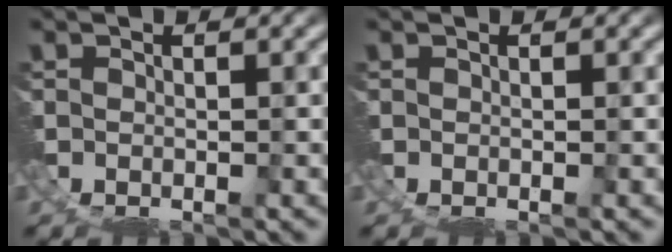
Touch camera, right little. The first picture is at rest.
{"total": 0.0}